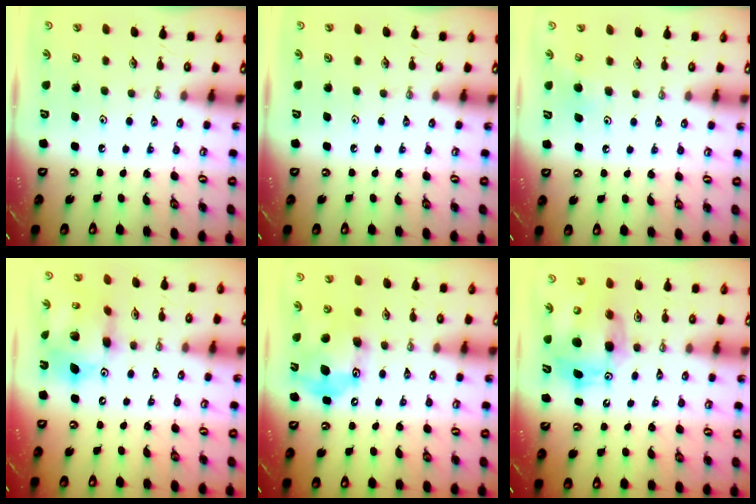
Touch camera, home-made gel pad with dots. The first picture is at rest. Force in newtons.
{"total": 0.0}
{"total": 6.4, "press": 6.3, "slide": 1.0}
{"total": 14.6, "press": 14.5, "slide": 1.4}
{"total": 14.9, "press": 14.9, "slide": 0.3}
{"total": 10.9, "press": 10.7, "slide": 2.0}